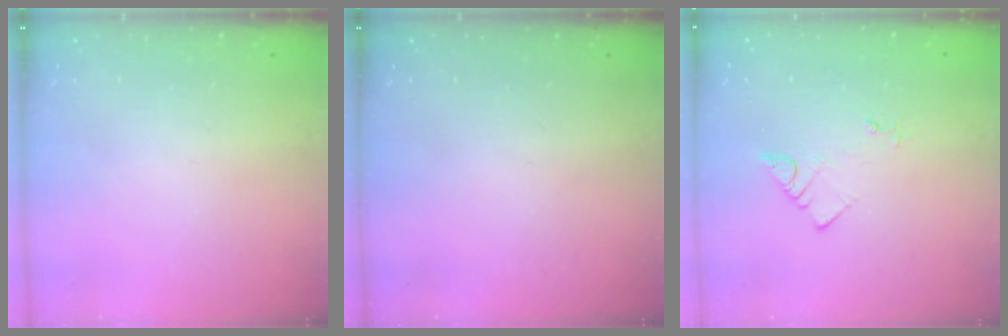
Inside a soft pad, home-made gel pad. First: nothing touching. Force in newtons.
{"total": 0.0}
{"total": 3.1, "press": 3.0, "slide": 0.4}